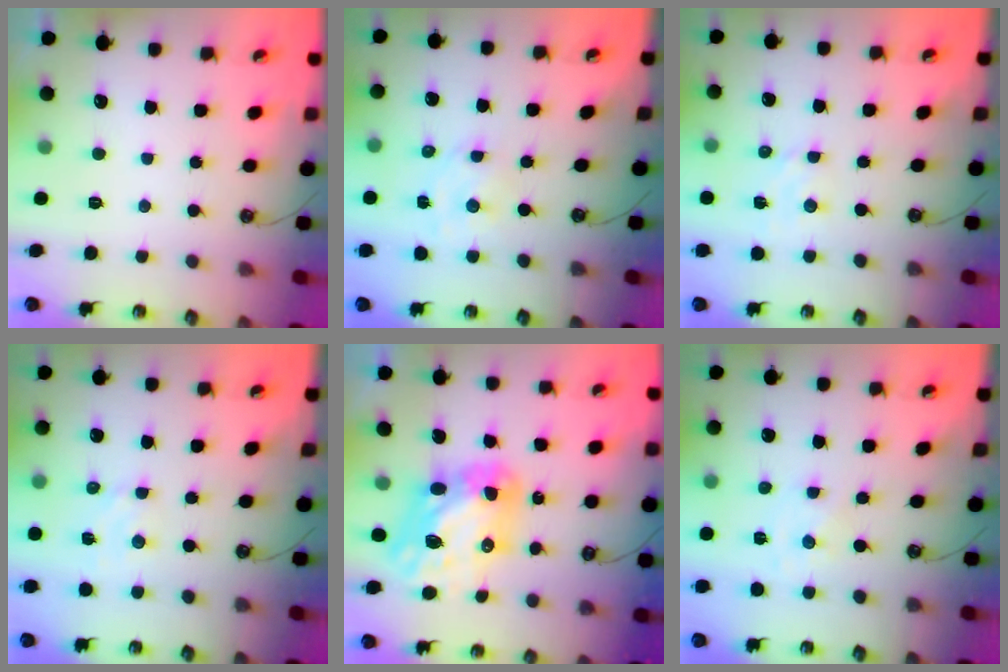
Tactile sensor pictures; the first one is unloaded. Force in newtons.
{"total": 2.4, "press": 2.3, "slide": 0.7}
{"total": 1.8, "press": 1.8, "slide": 0.3}
{"total": 3.0, "press": 2.9, "slide": 0.6}
{"total": 12.2, "press": 12.1, "slide": 1.6}
{"total": 0.0}